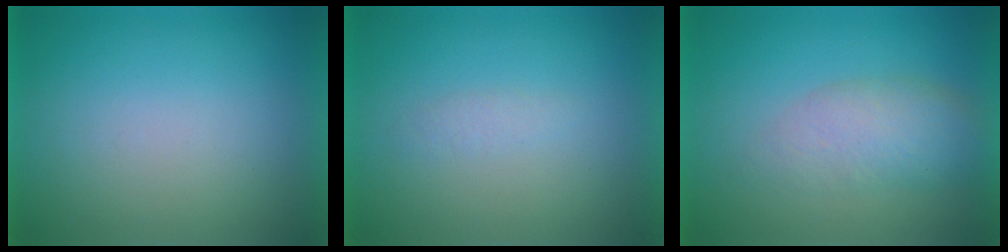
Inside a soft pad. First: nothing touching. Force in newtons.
{"total": 1.4}
{"total": 4.3}